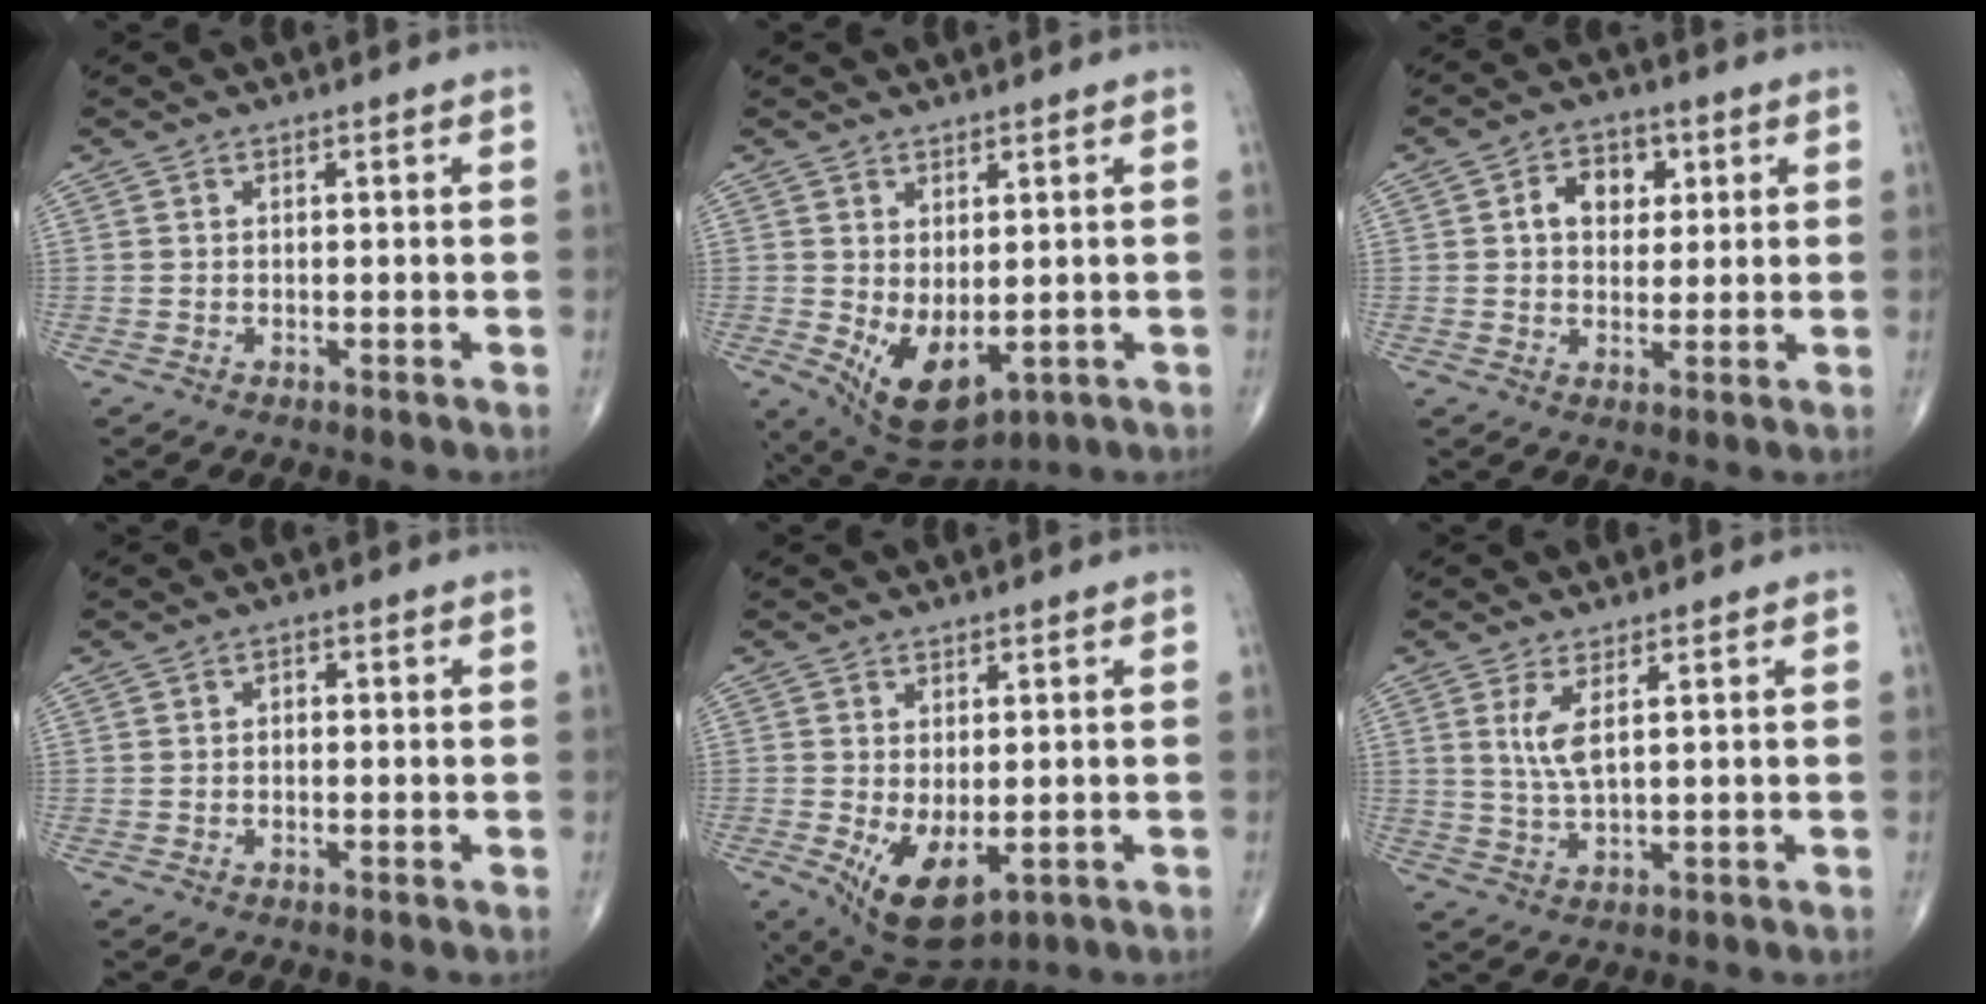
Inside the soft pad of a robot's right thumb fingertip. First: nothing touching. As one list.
[{"total": 9.3, "force": [-1.2, 5.0, 7.8], "torque": [-0.120, -0.009, 0.006]}, {"total": 7.1, "force": [1.9, 5.2, 4.4], "torque": [-0.034, 0.002, 0.025]}, {"total": 1.2, "force": [-0.1, 0.9, 0.8], "torque": [-0.003, 0.004, -0.006]}, {"total": 9.0, "force": [-2.0, 4.6, 7.4], "torque": [-0.118, -0.016, -0.013]}, {"total": 4.4, "force": [1.6, 1.1, 3.9], "torque": [-0.088, -0.014, 0.040]}]